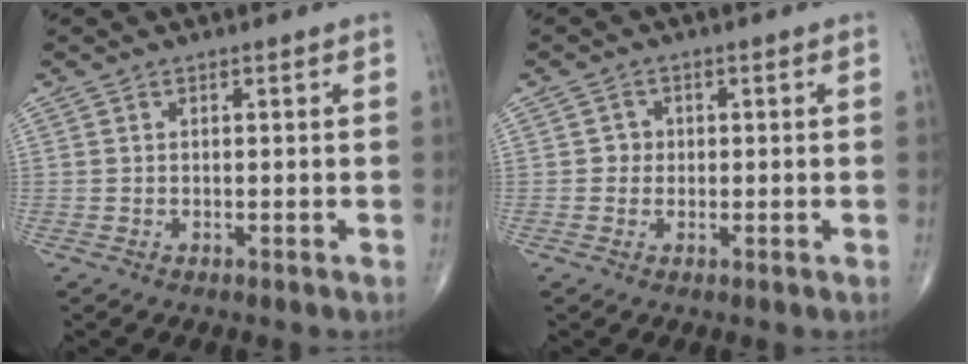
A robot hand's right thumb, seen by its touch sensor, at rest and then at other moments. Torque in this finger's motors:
{"motor_torque": [0.47, 0.28, 0.25, -0.09, -0.02]}